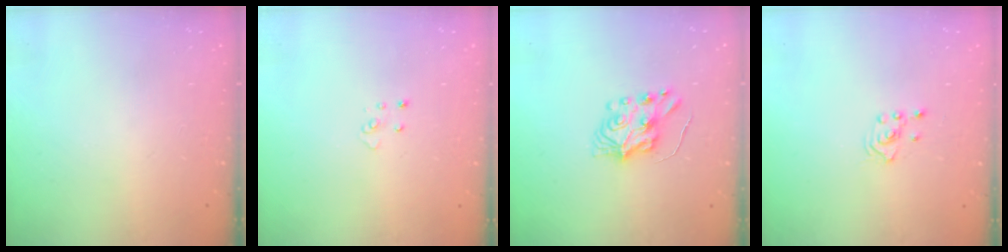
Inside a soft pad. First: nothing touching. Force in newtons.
{"total": 3.7, "press": 3.7, "slide": 0.3}
{"total": 7.3, "press": 7.3, "slide": 0.7}
{"total": 2.0, "press": 2.0, "slide": 0.3}